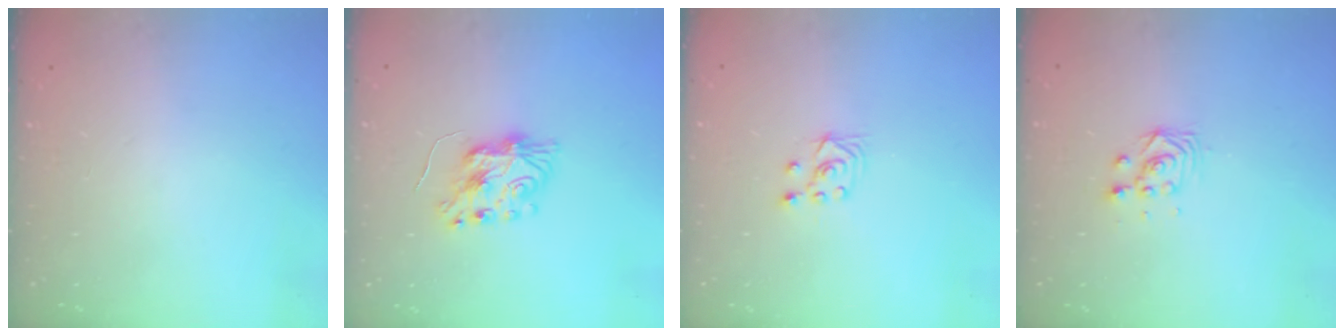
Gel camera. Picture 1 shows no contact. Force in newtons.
{"total": 8.7, "press": 8.6, "slide": 0.6}
{"total": 2.6, "press": 2.5, "slide": 1.0}
{"total": 3.0, "press": 3.0, "slide": 0.0}